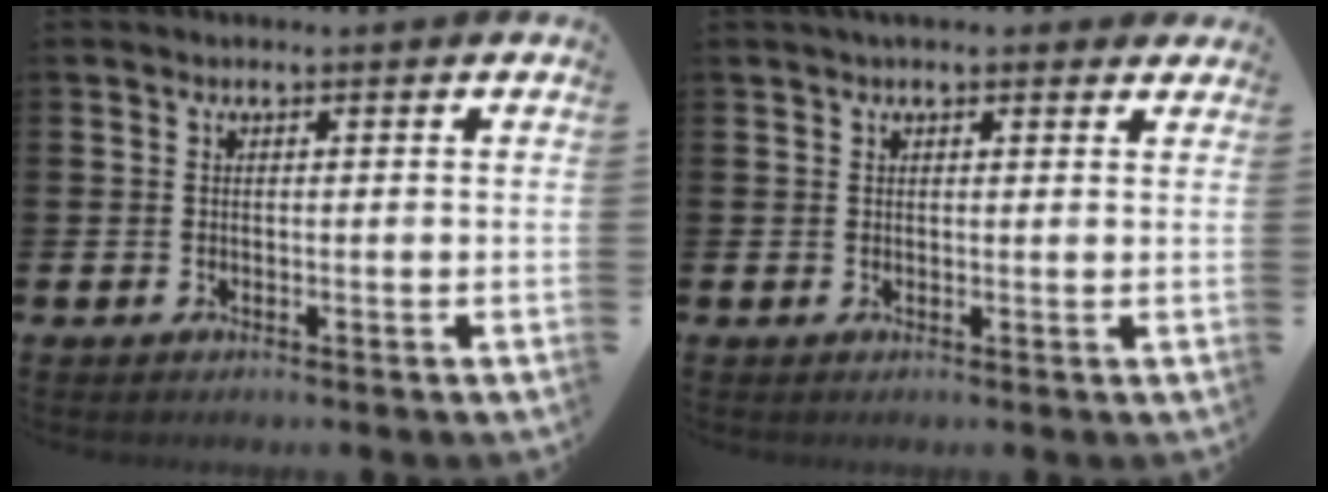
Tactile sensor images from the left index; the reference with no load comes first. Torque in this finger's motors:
{"motor_torque": [0.00, -2.14, -0.08, 0.21]}